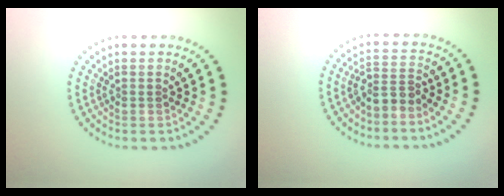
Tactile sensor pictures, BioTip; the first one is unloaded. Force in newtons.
{"total": 2.4, "press": 1.7, "slide": 1.7}